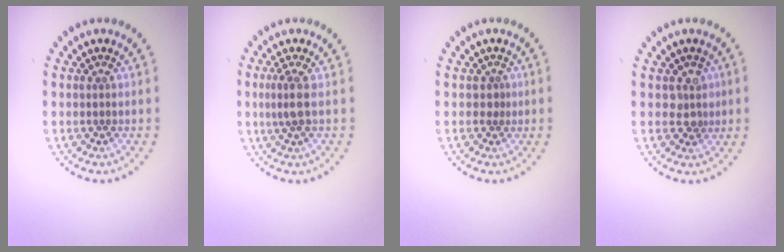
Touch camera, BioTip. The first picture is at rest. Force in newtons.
{"total": 1.8, "press": 1.6, "slide": 1.0}
{"total": 0.6, "press": 0.4, "slide": 0.5}
{"total": 1.8, "press": 1.5, "slide": 0.9}